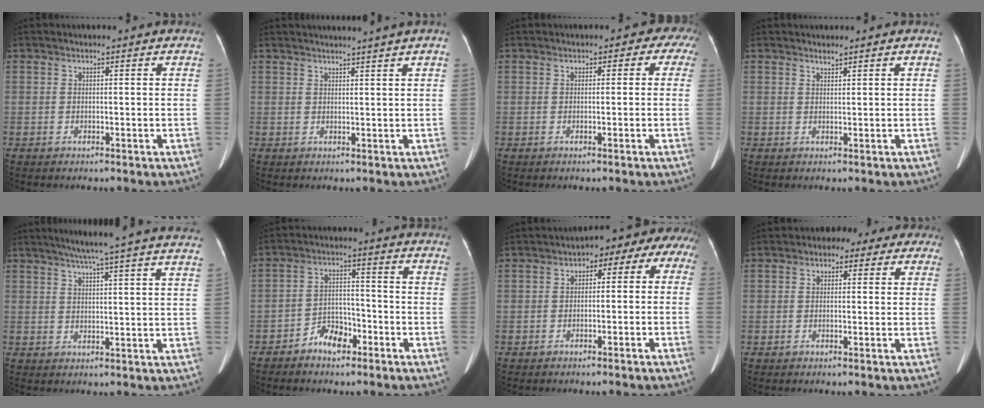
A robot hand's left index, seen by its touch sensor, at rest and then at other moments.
{"total": 5.0, "force": [4.3, -1.3, 2.2], "torque": [-0.023, 0.012, 0.051]}
{"total": 3.2, "force": [0.1, 2.5, 2.1], "torque": [-0.003, 0.022, -0.010]}
{"total": 0.6, "force": [0.6, 0.0, 0.1], "torque": [-0.009, -0.001, 0.013]}
{"total": 17.2, "force": [14.7, -0.9, 8.9], "torque": [-0.139, 0.005, 0.180]}
{"total": 6.8, "force": [-4.5, 3.7, 3.6], "torque": [-0.067, 0.021, -0.077]}
{"total": 7.2, "force": [-1.0, 4.7, 5.4], "torque": [-0.049, 0.051, -0.022]}
{"total": 4.2, "force": [2.0, 3.2, 2.0], "torque": [-0.011, 0.027, 0.014]}